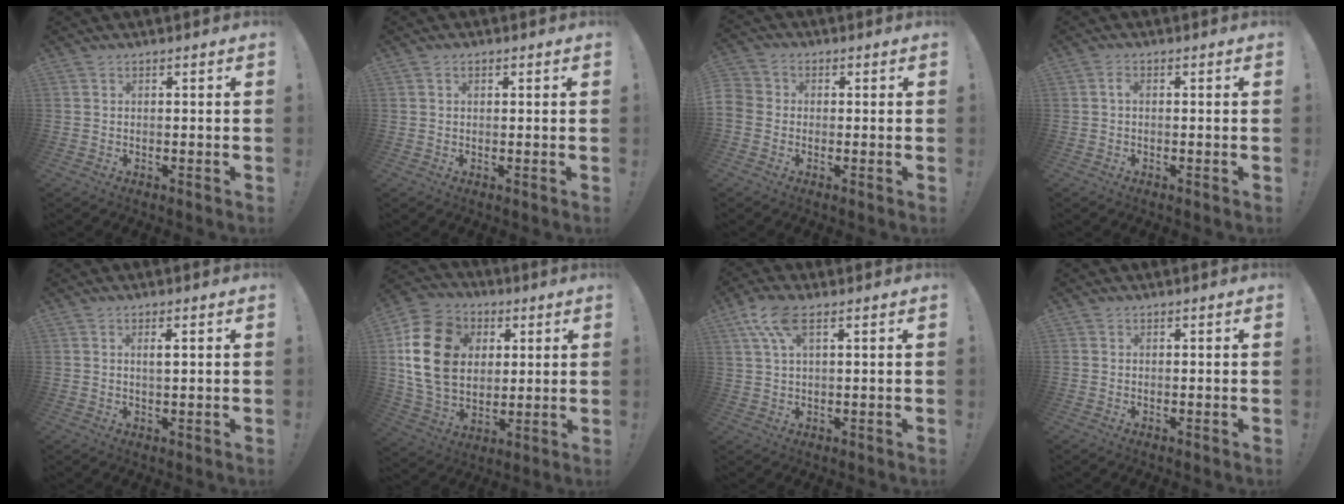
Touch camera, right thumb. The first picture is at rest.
{"total": 0.9, "force": [0.4, 0.6, 0.4], "torque": [-0.005, 0.001, 0.006]}
{"total": 4.5, "force": [-1.5, 3.9, 1.6], "torque": [-0.041, 0.015, -0.028]}
{"total": 1.4, "force": [-0.2, 0.6, 1.2], "torque": [-0.027, 0.008, -0.004]}
{"total": 1.9, "force": [0.5, 0.3, 1.8], "torque": [-0.030, -0.005, 0.006]}
{"total": 20.6, "force": [4.8, 15.9, 12.3], "torque": [-0.225, -0.003, 0.095]}
{"total": 8.0, "force": [3.8, 3.0, 6.3], "torque": [-0.119, 0.001, 0.074]}
{"total": 0.0}